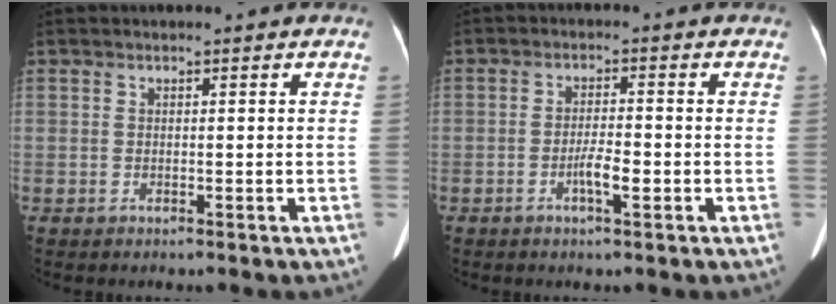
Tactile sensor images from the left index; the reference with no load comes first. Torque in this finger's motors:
{"motor_torque": [0.09, 0.14, 0.07, 0.01]}